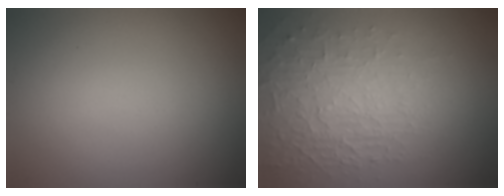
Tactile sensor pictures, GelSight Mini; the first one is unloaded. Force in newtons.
{"total": 5.5, "press": 3.2, "slide": 4.5}